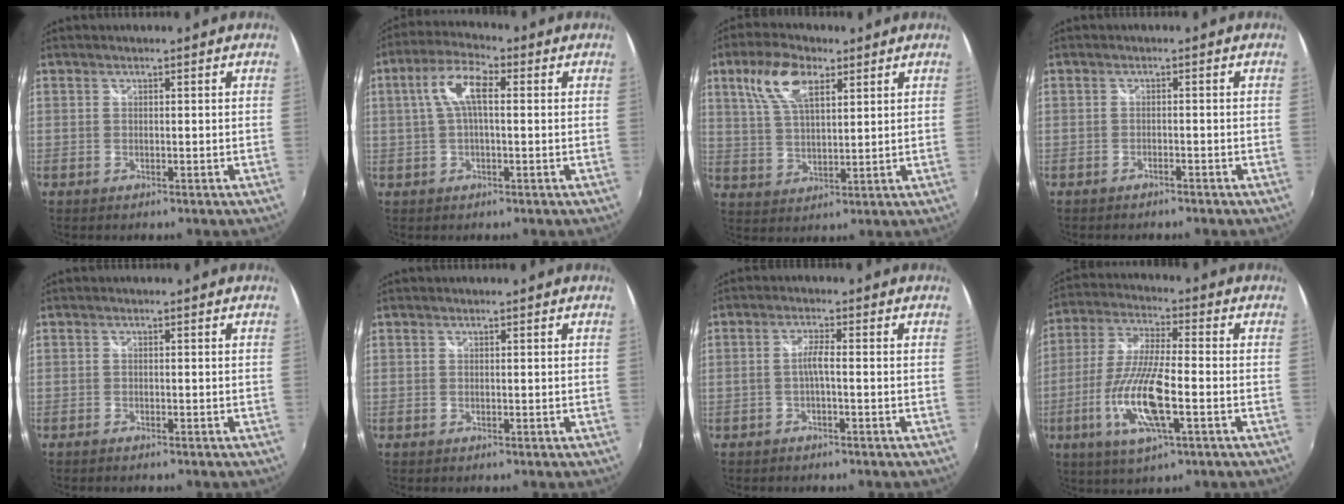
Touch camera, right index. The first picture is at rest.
{"total": 7.0, "force": [0.9, 2.7, 6.4], "torque": [-0.128, 0.020, 0.017]}
{"total": 9.9, "force": [5.0, 4.4, 7.3], "torque": [-0.145, 0.019, 0.097]}
{"total": 1.5, "force": [-1.4, 0.4, 0.5], "torque": [-0.015, -0.002, -0.025]}
{"total": 1.2, "force": [-1.0, 0.4, 0.4], "torque": [-0.014, -0.004, -0.020]}
{"total": 0.0}
{"total": 2.2, "force": [-0.9, 0.0, 2.0], "torque": [-0.043, 0.005, -0.019]}
{"total": 14.4, "force": [-4.6, 3.4, 13.2], "torque": [-0.279, -0.013, -0.089]}